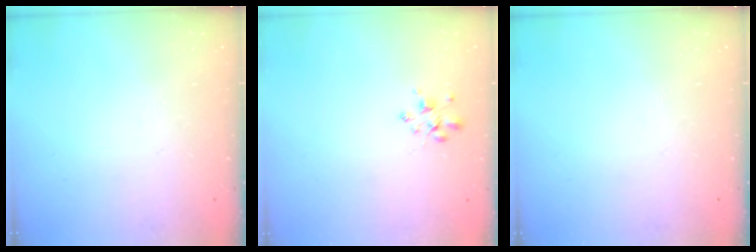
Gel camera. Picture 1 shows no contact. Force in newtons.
{"total": 2.6, "press": 2.6, "slide": 0.4}
{"total": 0.0}